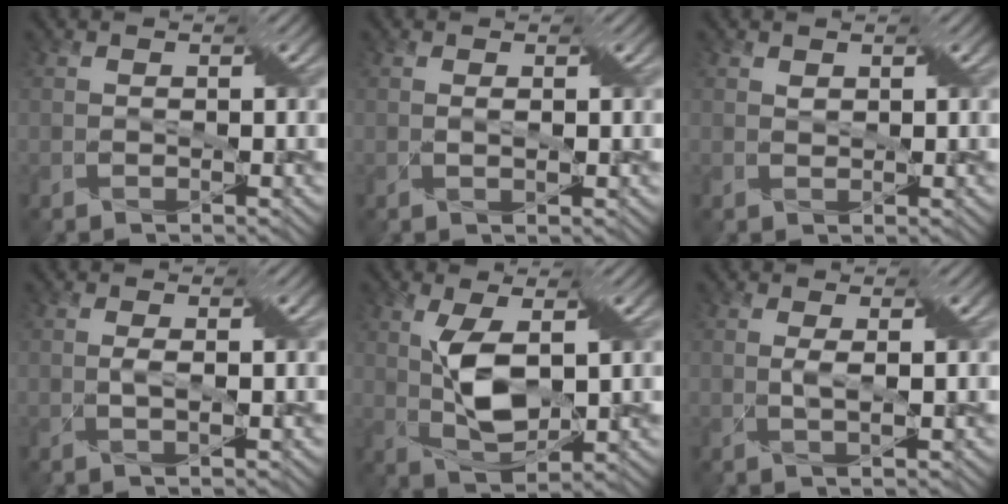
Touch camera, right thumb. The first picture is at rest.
{"total": 0.8, "force": [0.2, 0.1, 0.8], "torque": [-0.017, 0.002, 0.003]}
{"total": 0.7, "force": [0.5, 0.3, 0.3], "torque": [-0.010, 0.000, 0.012]}
{"total": 1.4, "force": [0.1, 0.2, 1.3], "torque": [-0.030, 0.004, 0.001]}
{"total": 7.3, "force": [1.1, 3.3, 6.4], "torque": [-0.142, 0.001, 0.024]}
{"total": 1.7, "force": [0.3, 0.1, 1.6], "torque": [-0.038, 0.004, 0.005]}